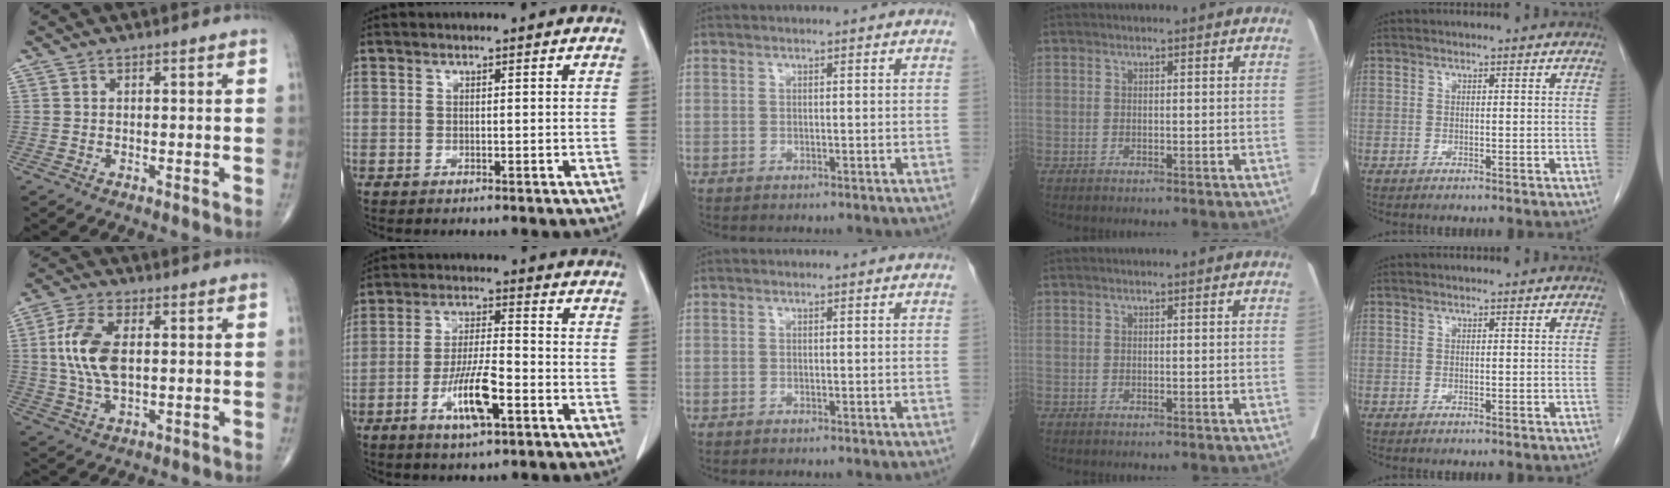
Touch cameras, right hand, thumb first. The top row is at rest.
{"thumb": {"total": 10.6, "force": [1.3, 5.4, 9.0], "torque": [-0.198, 0.003, 0.026]}, "index": {"total": 9.2, "force": [-3.7, 1.9, 8.2], "torque": [-0.160, -0.004, -0.063]}}